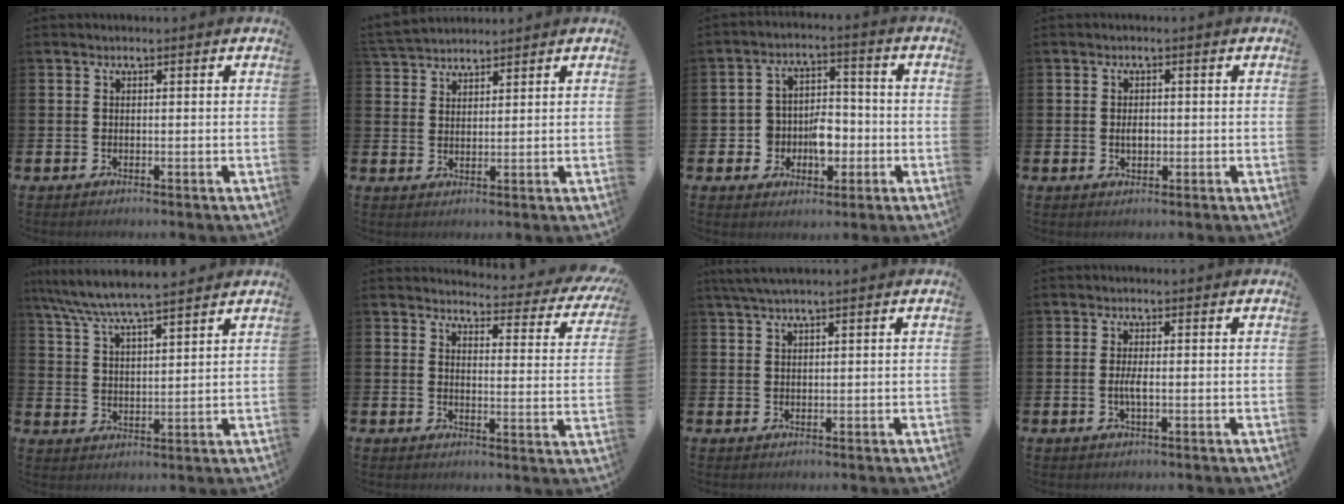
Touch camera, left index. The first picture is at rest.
{"total": 3.5, "force": [3.4, 0.7, -0.1], "torque": [-0.007, -0.014, 0.063]}
{"total": 5.5, "force": [-1.5, 4.4, 2.7], "torque": [-0.048, 0.007, -0.034]}
{"total": 1.8, "force": [-0.2, 1.1, 1.4], "torque": [-0.016, 0.001, -0.008]}
{"total": 7.0, "force": [6.7, 0.3, 2.2], "torque": [-0.071, -0.031, 0.119]}
{"total": 3.0, "force": [2.8, 0.9, 0.7], "torque": [-0.015, -0.034, 0.038]}
{"total": 2.1, "force": [1.6, -0.1, 1.3], "torque": [-0.032, 0.004, 0.029]}
{"total": 1.8, "force": [-0.4, 0.5, 1.7], "torque": [-0.036, 0.001, -0.007]}